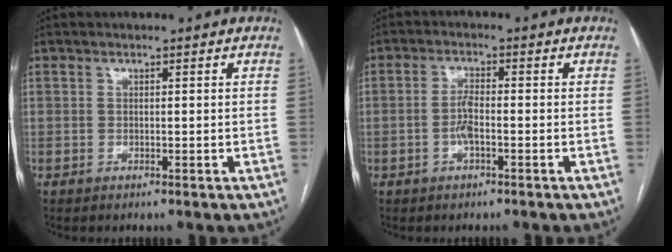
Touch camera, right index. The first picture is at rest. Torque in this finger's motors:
{"motor_torque": [0.81, 0.10, 0.36, 0.08]}